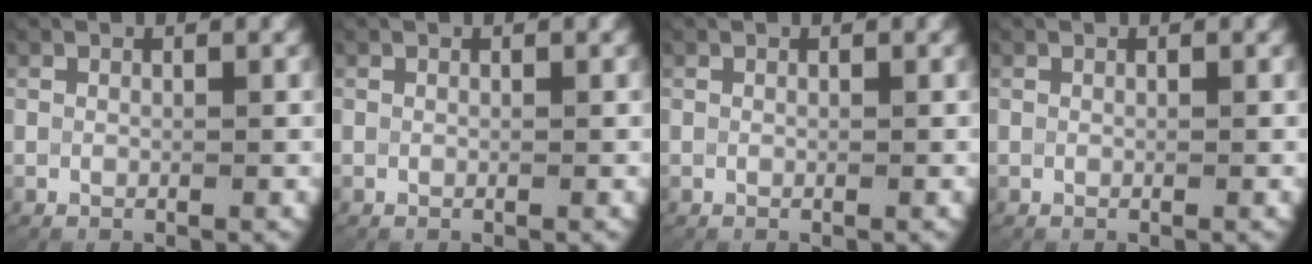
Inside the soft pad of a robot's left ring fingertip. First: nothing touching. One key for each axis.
{"total": 0.0}
{"total": 0.0}
{"total": 0.0}